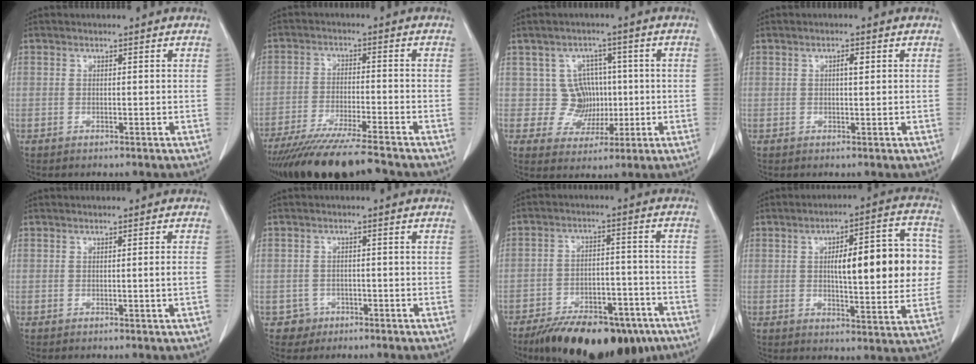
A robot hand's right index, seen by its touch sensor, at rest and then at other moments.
{"total": 14.3, "force": [-12.4, 0.3, 7.1], "torque": [-0.115, -0.033, -0.205]}
{"total": 5.7, "force": [0.3, 5.6, 0.9], "torque": [0.000, 0.018, 0.011]}
{"total": 1.4, "force": [0.4, 0.4, 1.3], "torque": [-0.023, 0.002, 0.005]}
{"total": 1.2, "force": [-0.2, -0.4, 1.1], "torque": [-0.014, -0.002, -0.003]}
{"total": 2.7, "force": [-1.4, 2.3, -0.4], "torque": [0.013, 0.015, -0.022]}
{"total": 18.2, "force": [-13.1, 7.4, 10.2], "torque": [-0.130, 0.012, -0.195]}
{"total": 16.1, "force": [1.5, 4.1, 15.5], "torque": [-0.203, 0.032, 0.025]}